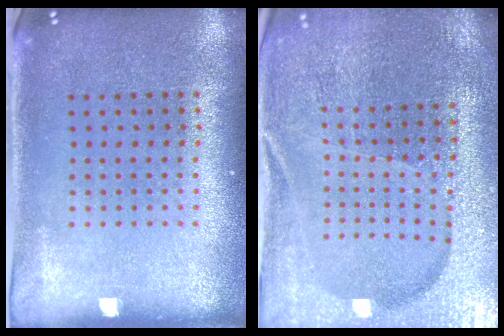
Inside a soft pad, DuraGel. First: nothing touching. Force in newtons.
{"total": 4.0, "press": 3.9, "slide": 1.0}